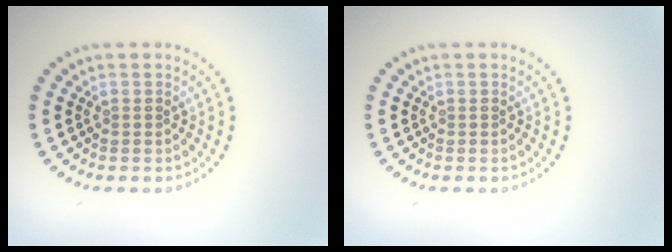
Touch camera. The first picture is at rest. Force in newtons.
{"total": 0.0}